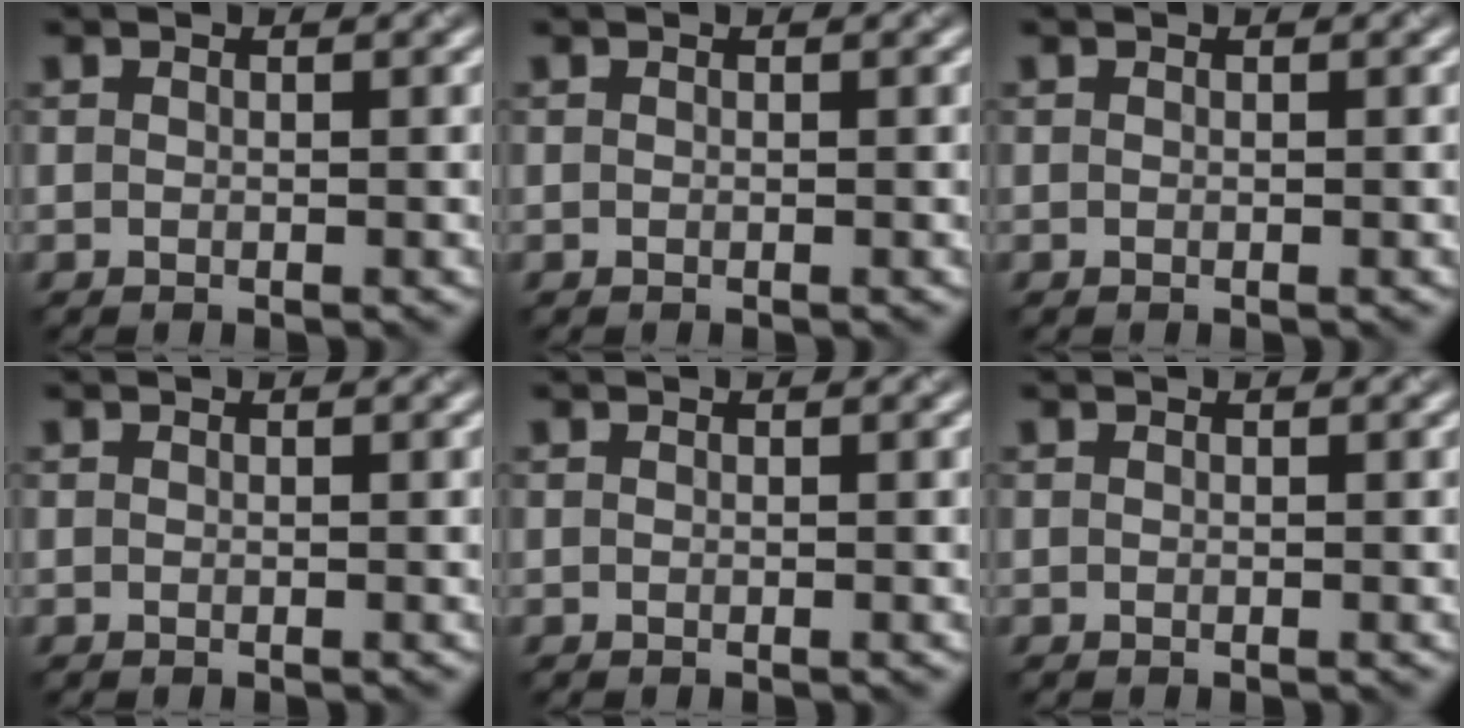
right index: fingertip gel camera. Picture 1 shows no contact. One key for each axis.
{"total": 0.0}
{"total": 0.0}
{"total": 0.0}
{"total": 0.0}
{"total": 0.0}